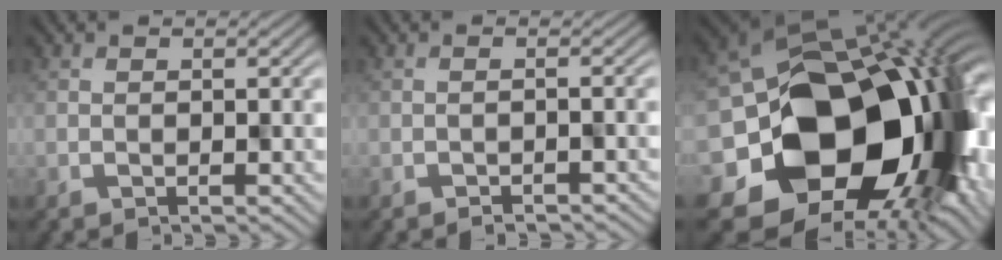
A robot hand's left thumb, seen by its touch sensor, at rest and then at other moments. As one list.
[{"total": 1.2, "force": [-1.0, -0.2, -0.7], "torque": [0.012, 0.004, -0.016]}, {"total": 19.0, "force": [-1.8, 14.8, 11.7], "torque": [-0.219, -0.057, -0.017]}]